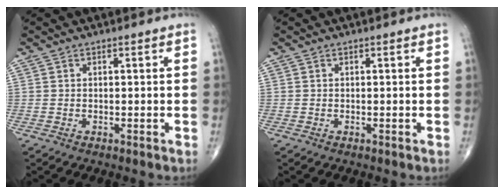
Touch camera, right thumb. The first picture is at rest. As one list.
[{"total": 0.0}]